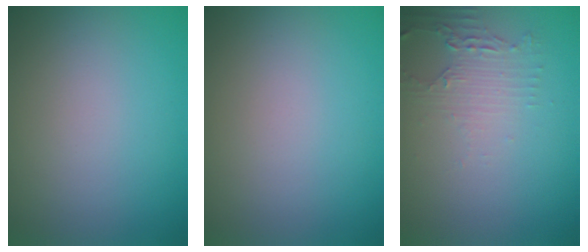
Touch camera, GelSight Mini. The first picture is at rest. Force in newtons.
{"total": 0.0}
{"total": 2.1, "press": 1.6, "slide": 1.4}